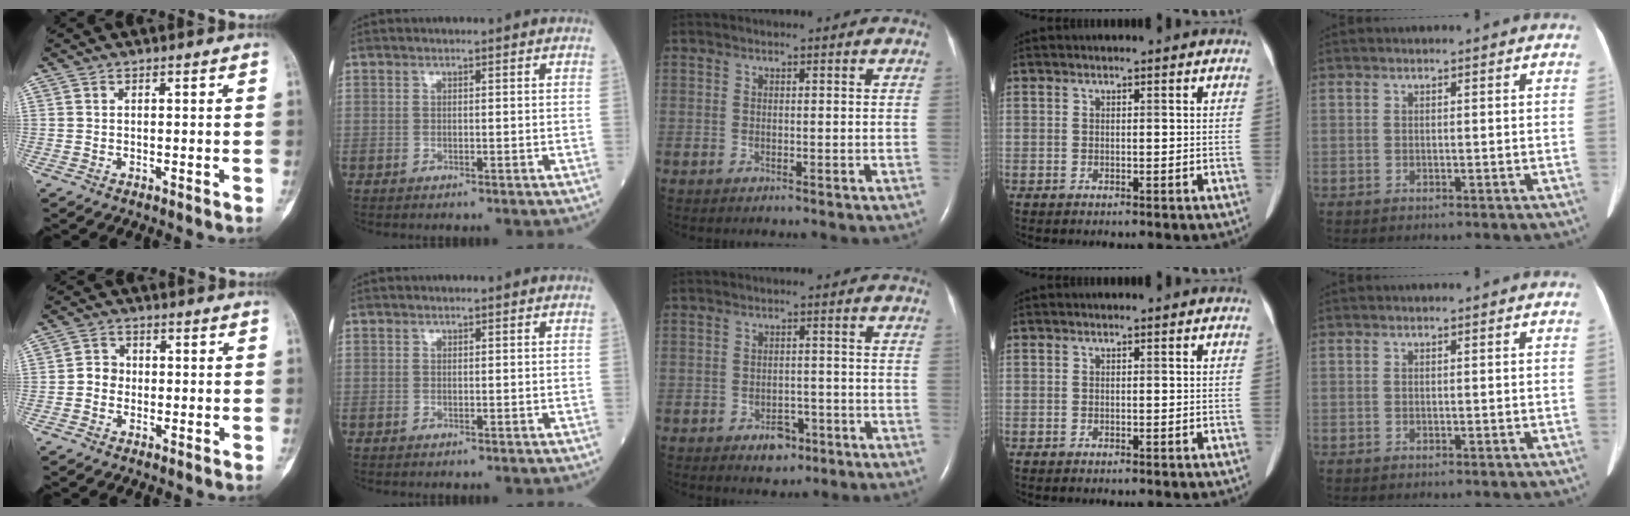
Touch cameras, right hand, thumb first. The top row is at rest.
{"thumb": {"total": 3.2, "force": [-0.5, 2.8, 1.3], "torque": [-0.007, 0.009, -0.017]}, "middle": {"total": 3.8, "force": [-2.3, 2.3, 1.9], "torque": [-0.023, 0.005, -0.027]}}